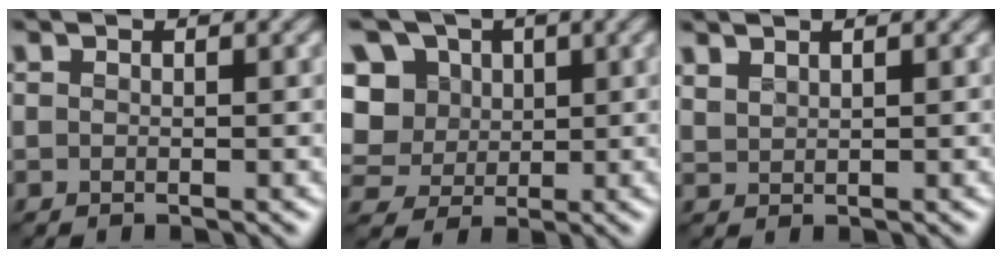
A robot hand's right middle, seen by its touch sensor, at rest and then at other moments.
{"total": 11.6, "force": [3.5, 9.7, 5.3], "torque": [-0.120, 0.036, 0.044]}
{"total": 1.3, "force": [1.1, 0.4, 0.6], "torque": [-0.015, 0.005, 0.028]}